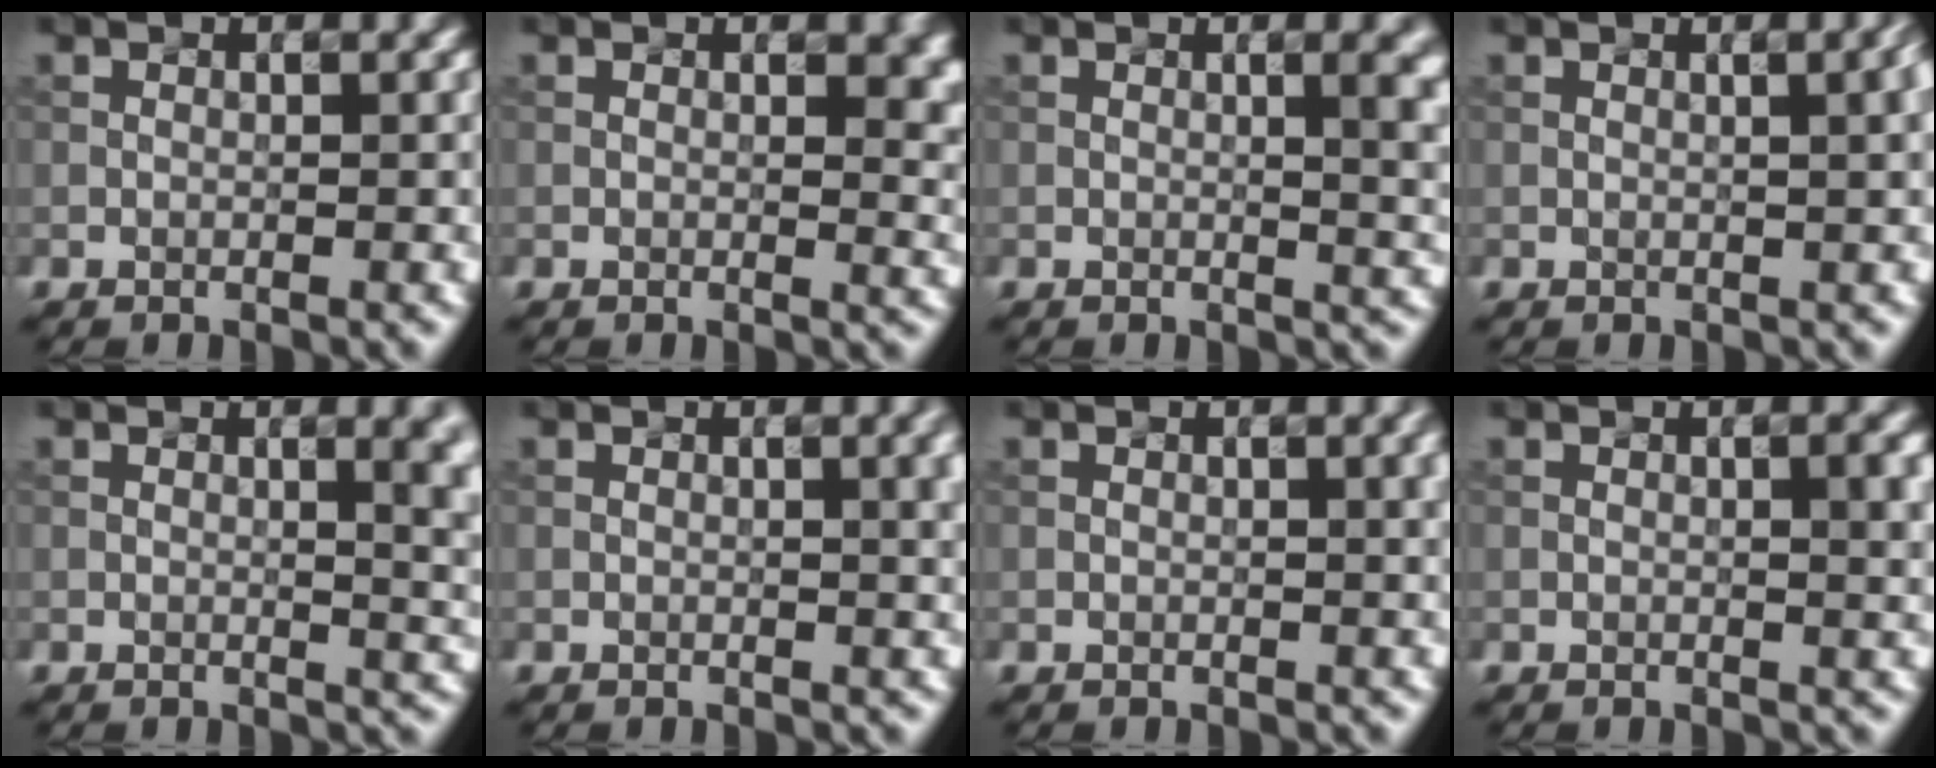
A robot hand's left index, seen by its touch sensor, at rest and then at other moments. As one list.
[{"total": 3.5, "force": [1.1, 1.6, 2.9], "torque": [-0.024, -0.002, 0.023]}, {"total": 5.2, "force": [0.9, 2.1, 4.7], "torque": [-0.028, 0.010, 0.016]}, {"total": 4.9, "force": [1.3, 2.1, 4.2], "torque": [-0.021, 0.028, -0.004]}, {"total": 5.7, "force": [1.2, 2.5, 5.0], "torque": [-0.020, 0.008, 0.019]}, {"total": 4.5, "force": [1.1, 1.8, 4.0], "torque": [-0.028, 0.015, 0.014]}, {"total": 3.3, "force": [0.9, 1.2, 2.9], "torque": [-0.025, 0.009, 0.011]}, {"total": 3.1, "force": [0.4, 0.9, 3.0], "torque": [-0.029, 0.009, 0.010]}]